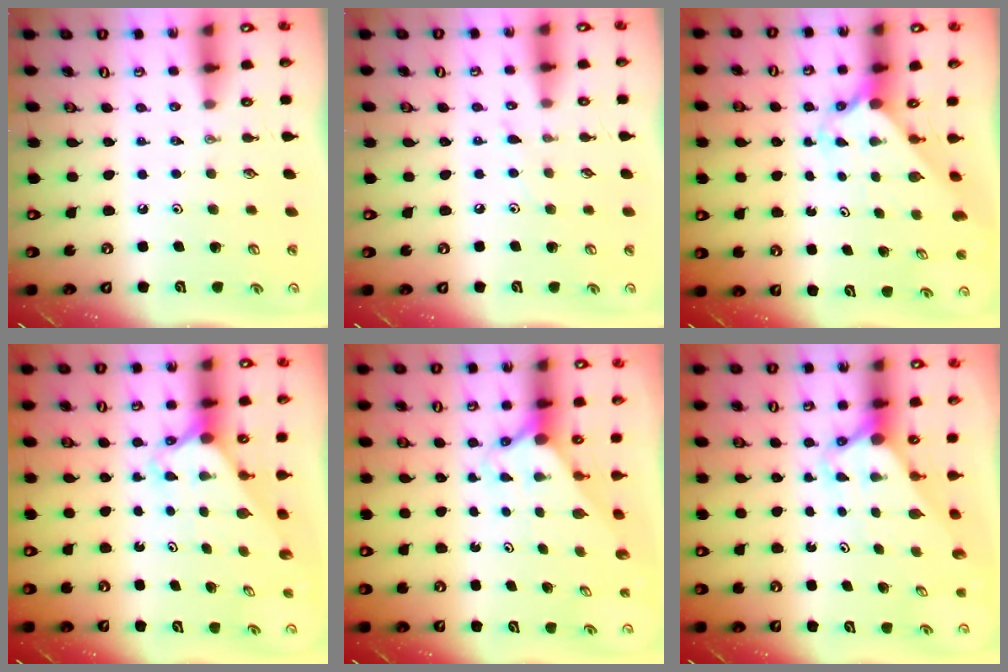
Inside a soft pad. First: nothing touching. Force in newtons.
{"total": 4.7, "press": 4.6, "slide": 0.5}
{"total": 2.0, "press": 2.0, "slide": 0.2}
{"total": 2.4, "press": 2.4, "slide": 0.2}
{"total": 2.2, "press": 2.2, "slide": 0.2}
{"total": 3.0, "press": 3.0, "slide": 0.2}